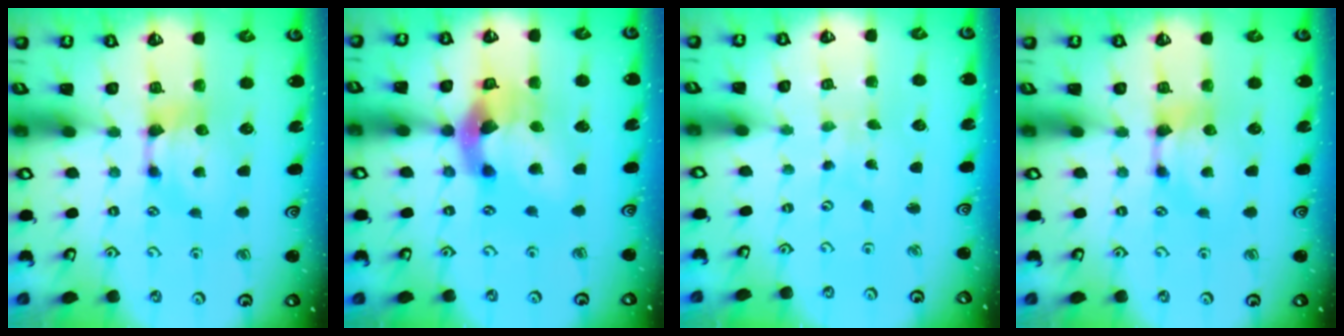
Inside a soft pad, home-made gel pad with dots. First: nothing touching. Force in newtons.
{"total": 8.2, "press": 7.7, "slide": 2.8}
{"total": 6.1, "press": 6.1, "slide": 0.3}
{"total": 0.0}